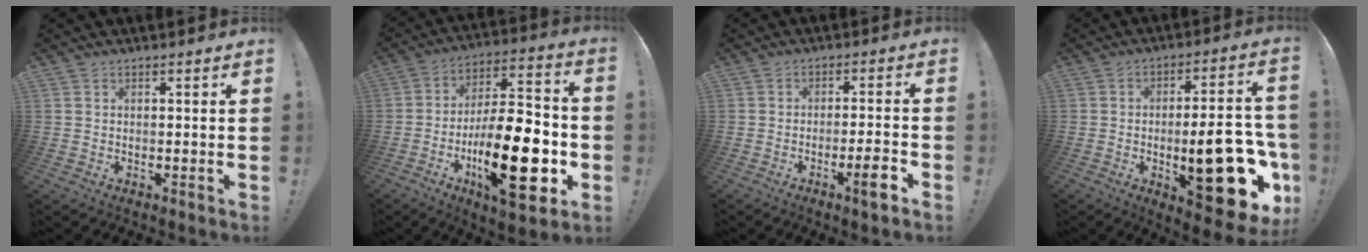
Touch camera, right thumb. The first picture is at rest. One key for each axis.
{"total": 26.8, "fx": -7.9, "fy": 10.2, "fz": 23.5, "tx": -0.406, "ty": 0.040, "tz": -0.119}
{"total": 6.6, "fx": -3.5, "fy": 0.4, "fz": 5.6, "tx": -0.081, "ty": 0.008, "tz": -0.057}
{"total": 24.8, "fx": -6.9, "fy": 9.3, "fz": 22.0, "tx": -0.294, "ty": 0.026, "tz": -0.093}